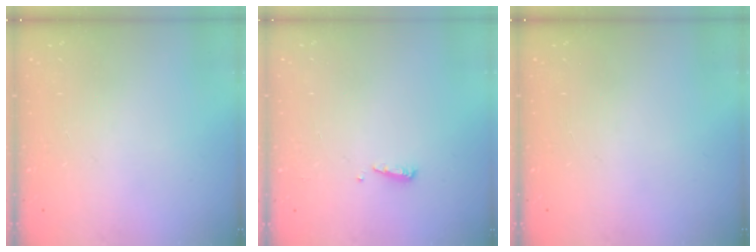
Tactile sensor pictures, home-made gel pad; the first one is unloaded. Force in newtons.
{"total": 3.7, "press": 3.6, "slide": 0.6}
{"total": 0.0}